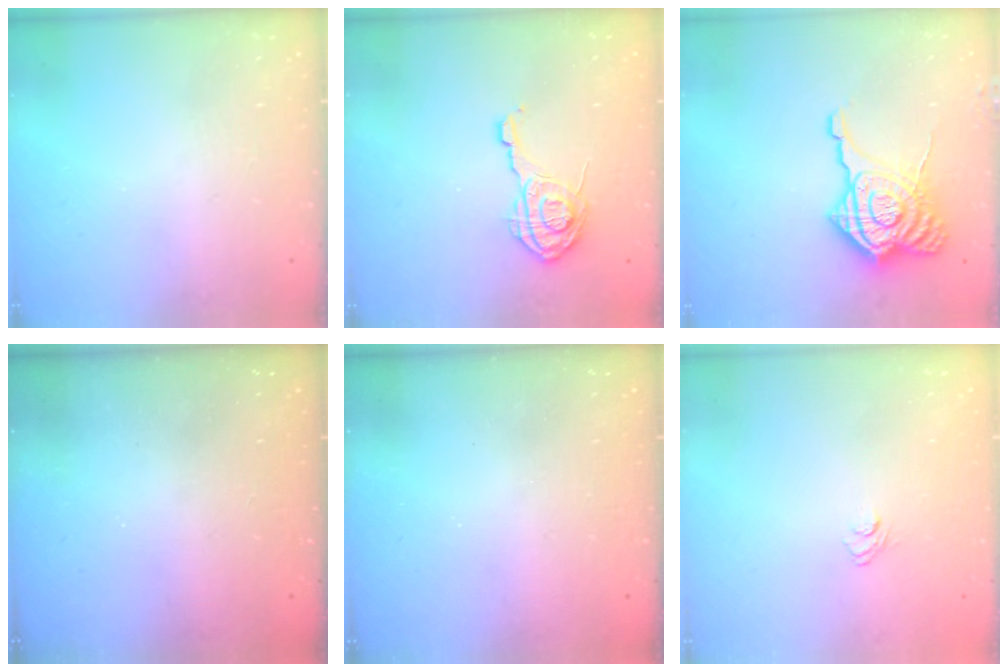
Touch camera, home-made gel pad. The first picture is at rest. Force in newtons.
{"total": 12.7, "press": 12.7, "slide": 1.0}
{"total": 16.3, "press": 16.2, "slide": 1.8}
{"total": 2.3, "press": 2.2, "slide": 0.8}
{"total": 2.6, "press": 2.5, "slide": 0.9}
{"total": 4.3, "press": 4.0, "slide": 1.4}